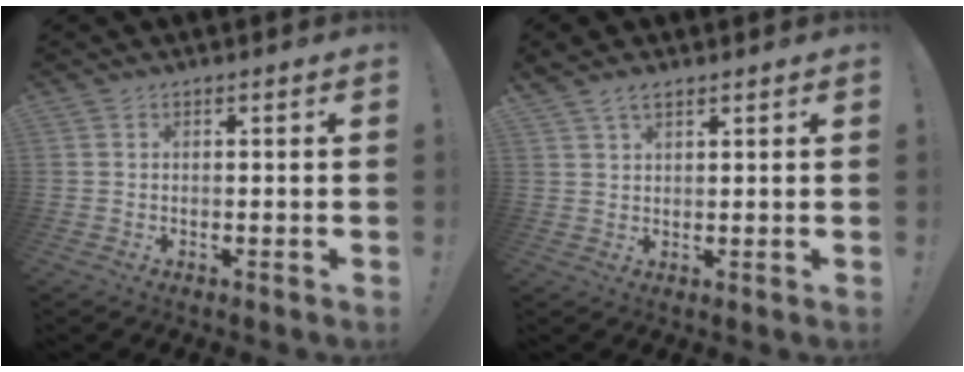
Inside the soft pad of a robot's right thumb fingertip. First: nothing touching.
{"total": 3.5, "force": [2.5, 1.6, 1.7], "torque": [-0.019, -0.014, 0.046]}